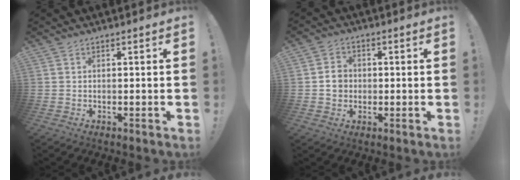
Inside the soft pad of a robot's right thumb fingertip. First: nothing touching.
{"total": 5.5, "force": [-0.5, 5.1, 2.1], "torque": [-0.028, 0.013, -0.006]}